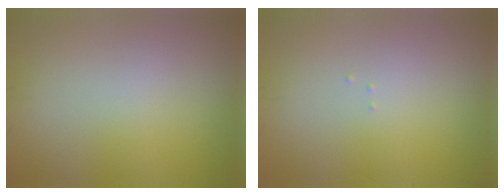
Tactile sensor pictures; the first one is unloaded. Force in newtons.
{"total": 0.0}